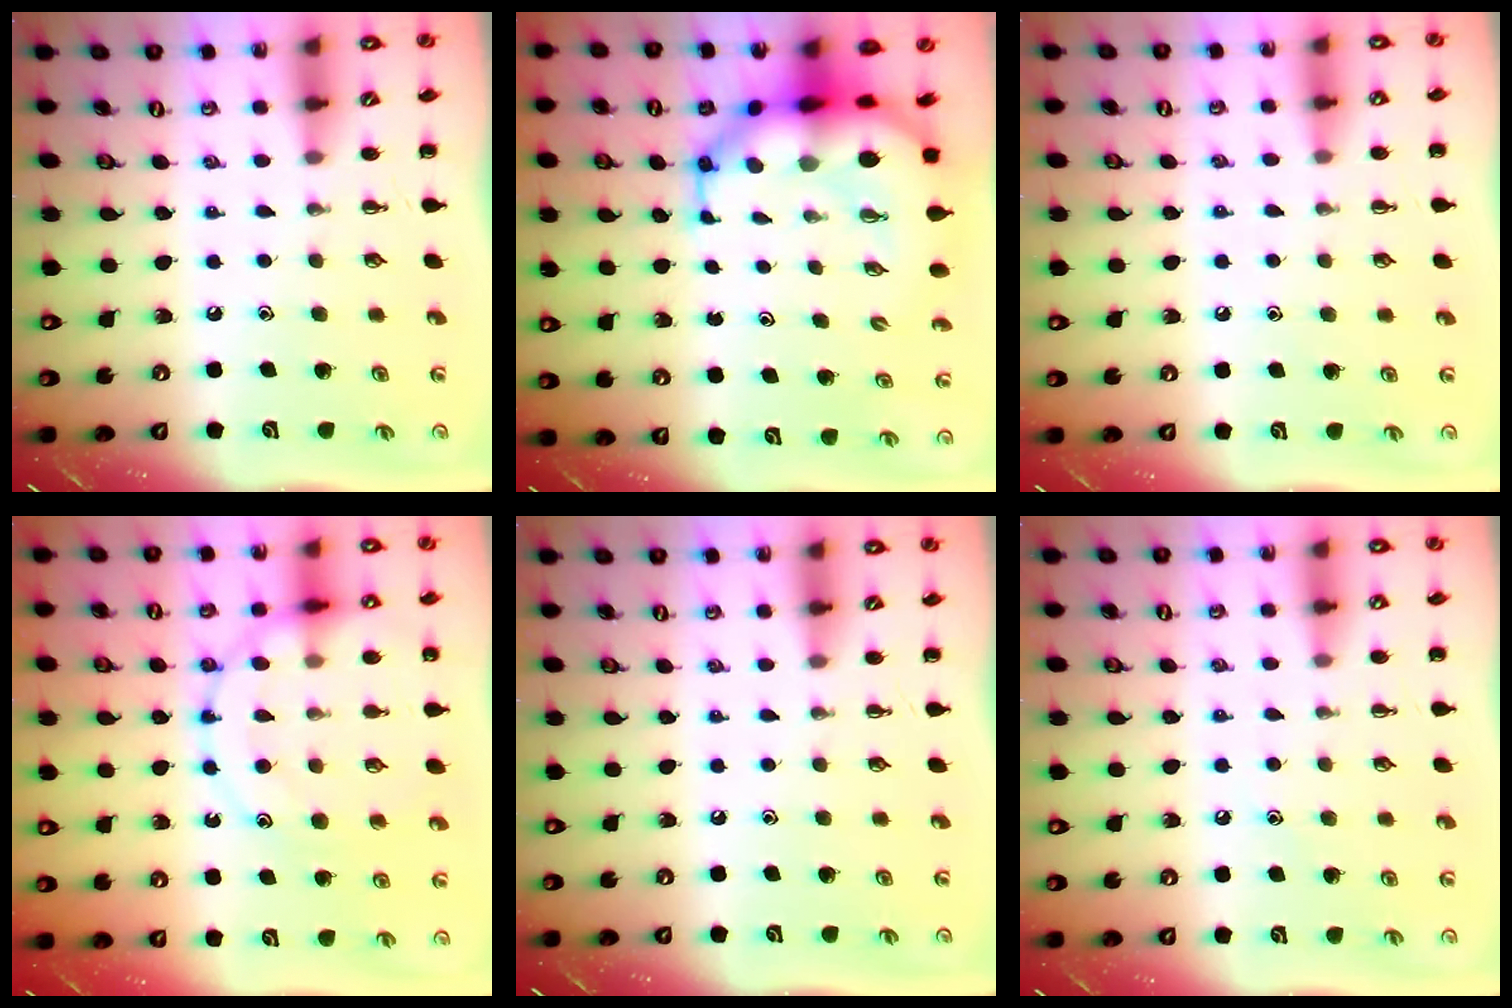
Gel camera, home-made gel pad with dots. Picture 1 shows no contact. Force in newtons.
{"total": 11.8, "press": 11.4, "slide": 3.0}
{"total": 6.2, "press": 5.8, "slide": 2.3}
{"total": 15.7, "press": 15.6, "slide": 1.9}
{"total": 0.0}
{"total": 5.8, "press": 5.5, "slide": 1.7}